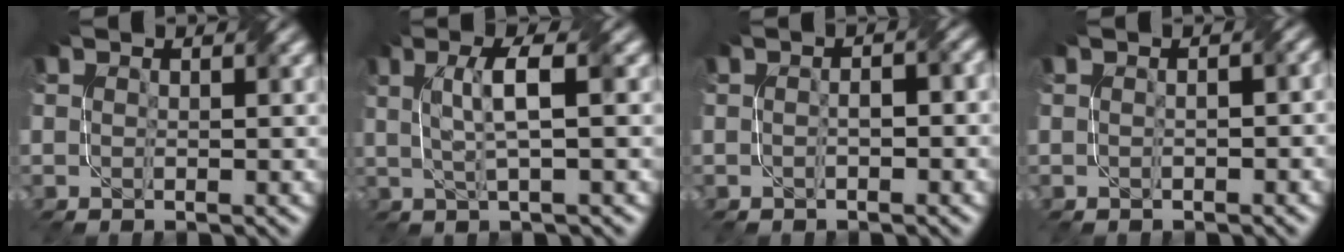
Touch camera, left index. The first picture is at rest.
{"total": 4.1, "force": [0.7, 0.7, 3.9], "torque": [-0.075, 0.006, 0.016]}
{"total": 2.0, "force": [-0.1, 0.8, 1.8], "torque": [-0.026, 0.002, -0.011]}
{"total": 1.9, "force": [0.2, 0.8, 1.7], "torque": [-0.021, 0.005, -0.002]}